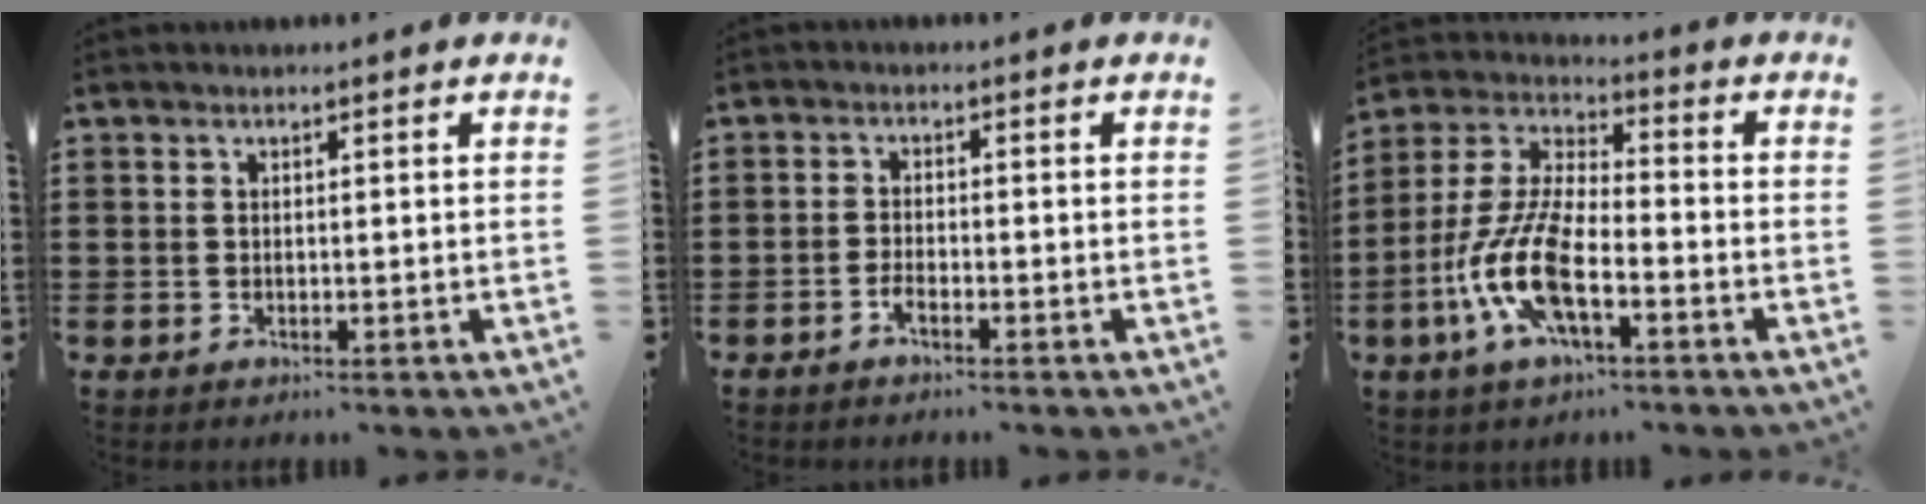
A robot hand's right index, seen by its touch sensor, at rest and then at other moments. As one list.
[{"total": 1.6, "force": [-1.3, 0.3, 0.8], "torque": [-0.019, 0.000, -0.024]}, {"total": 11.6, "force": [-4.5, 4.2, 9.8], "torque": [-0.237, -0.011, -0.090]}]